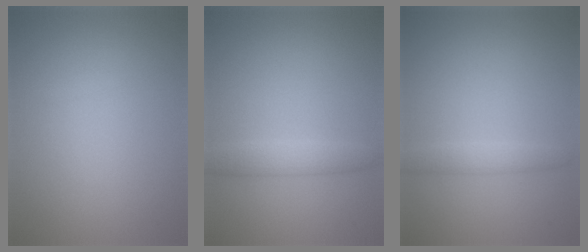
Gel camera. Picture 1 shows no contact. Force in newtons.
{"total": 2.2, "press": 2.2, "slide": 0.0}
{"total": 1.6, "press": 1.6, "slide": 0.0}